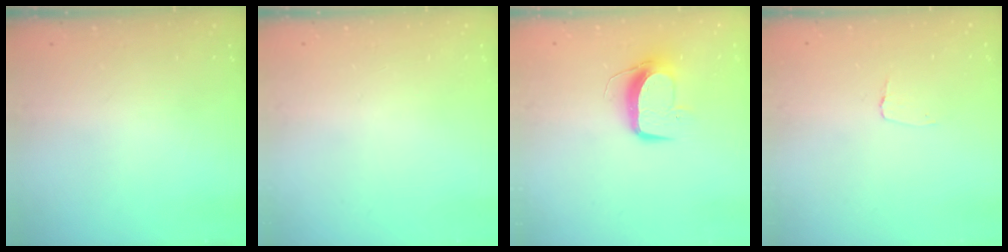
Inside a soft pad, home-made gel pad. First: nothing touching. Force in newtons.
{"total": 0.0}
{"total": 9.9, "press": 9.8, "slide": 1.0}
{"total": 2.6, "press": 2.6, "slide": 0.2}